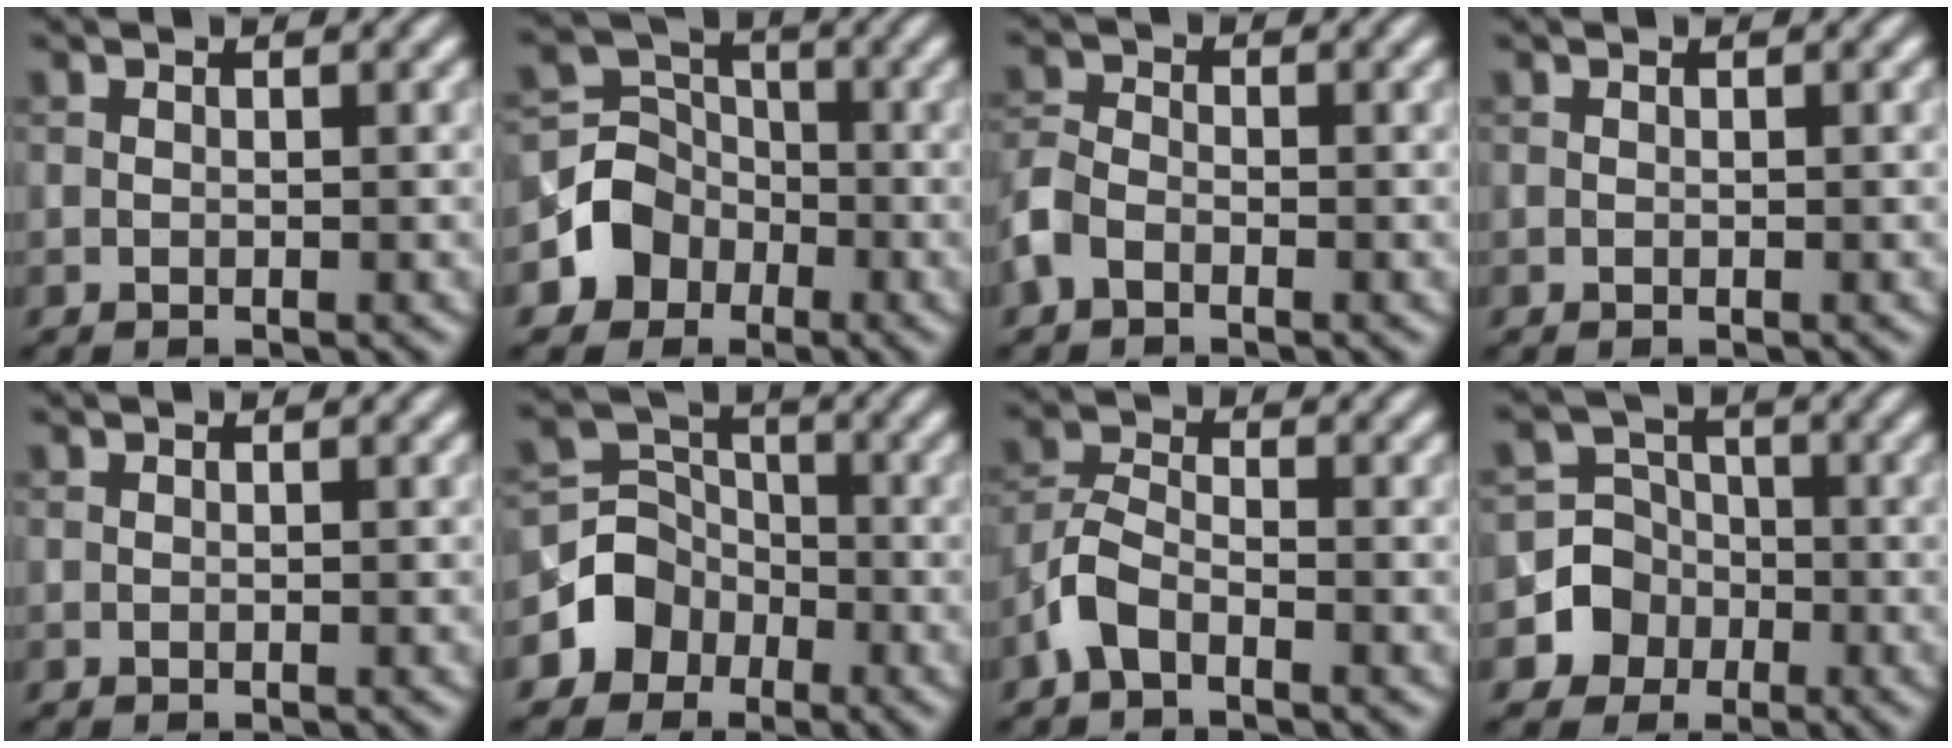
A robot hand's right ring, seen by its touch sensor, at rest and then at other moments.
{"total": 4.5, "force": [-1.9, 4.0, 0.9], "torque": [-0.004, 0.005, -0.046]}
{"total": 2.9, "force": [-1.6, 1.8, 1.6], "torque": [-0.040, 0.003, -0.047]}
{"total": 0.0}
{"total": 0.0}
{"total": 4.4, "force": [-2.1, 3.8, 0.8], "torque": [-0.001, 0.005, -0.049]}
{"total": 3.3, "force": [-2.0, 1.5, 2.1], "torque": [-0.046, 0.007, -0.052]}
{"total": 4.7, "force": [-1.7, 4.4, 0.4], "torque": [0.022, 0.007, -0.057]}